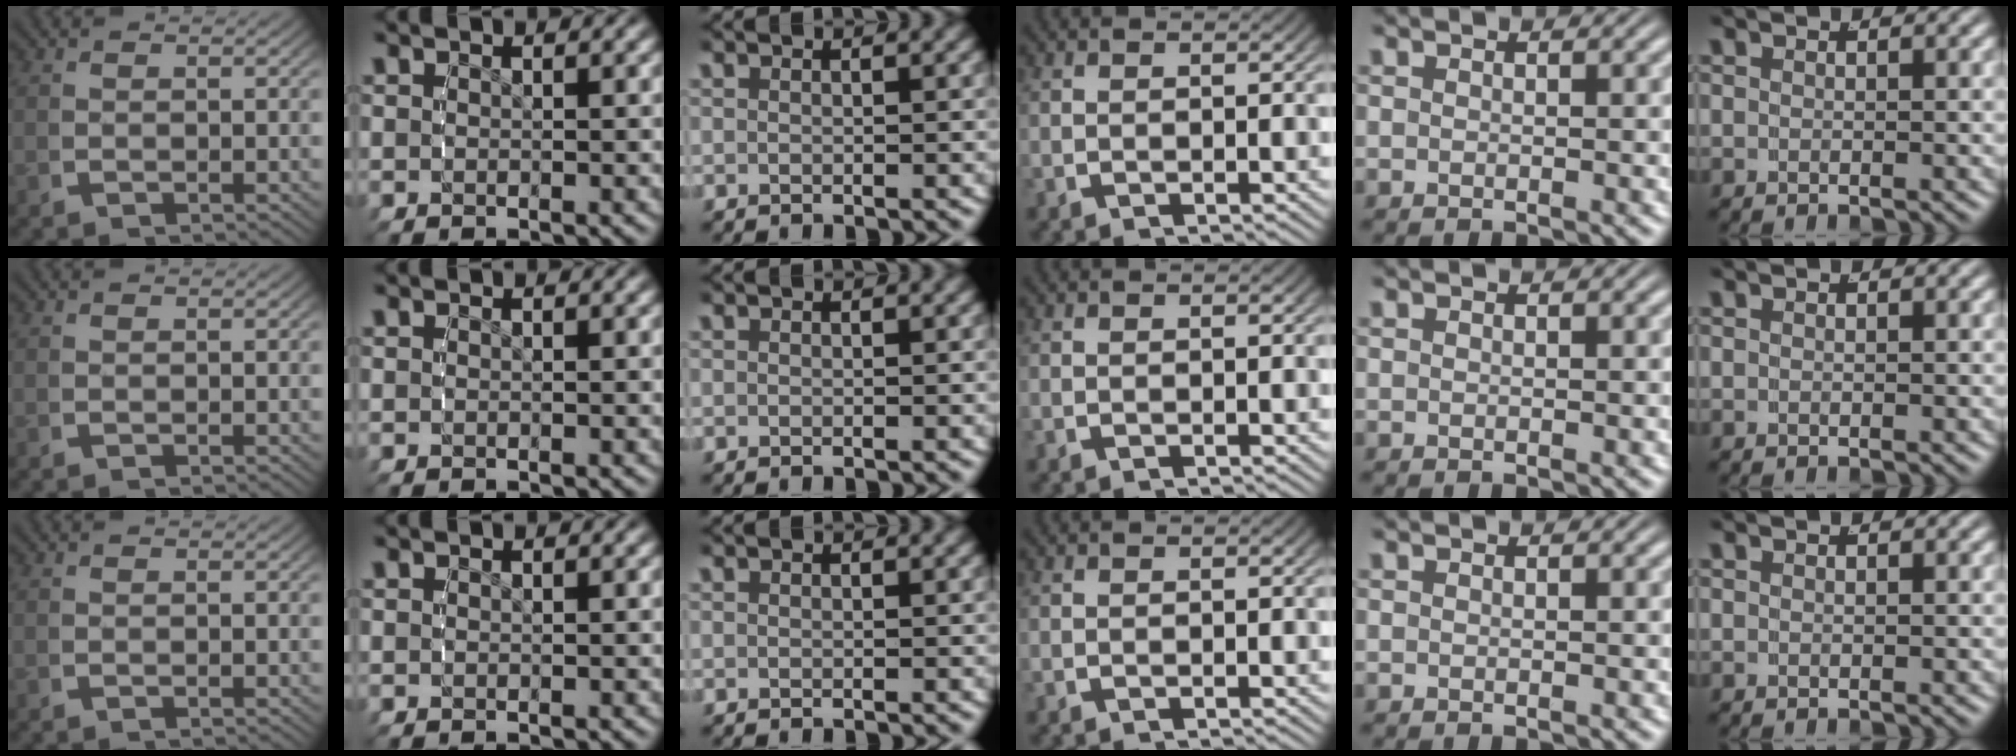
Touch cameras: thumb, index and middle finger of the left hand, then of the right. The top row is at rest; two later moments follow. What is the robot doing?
{"motion": "reach", "object": "pencil case"}